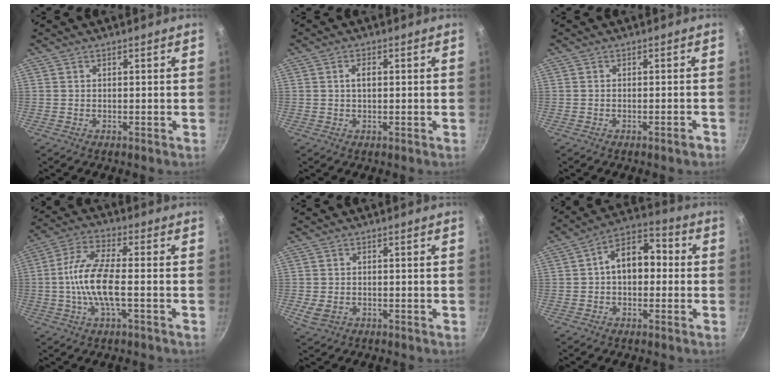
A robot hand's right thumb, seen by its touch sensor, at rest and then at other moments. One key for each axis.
{"total": 2.1, "fx": 0.3, "fy": 1.2, "fz": 1.8, "tx": -0.031, "ty": 0.005, "tz": 0.003}
{"total": 1.5, "fx": -1.0, "fy": 0.2, "fz": 1.1, "tx": -0.020, "ty": 0.011, "tz": -0.011}
{"total": 11.0, "fx": -1.8, "fy": 3.4, "fz": 10.3, "tx": -0.213, "ty": 0.023, "tz": -0.047}
{"total": 3.3, "fx": -0.8, "fy": 2.4, "fz": 2.1, "tx": -0.045, "ty": -0.003, "tz": -0.011}
{"total": 10.8, "fx": 0.4, "fy": 7.3, "fz": 8.0, "tx": -0.081, "ty": 0.040, "tz": -0.010}